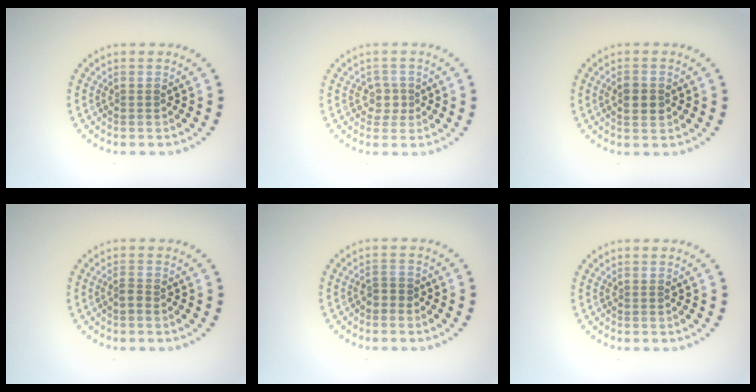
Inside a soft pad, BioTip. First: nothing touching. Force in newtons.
{"total": 1.6, "press": 1.3, "slide": 1.0}
{"total": 2.3, "press": 2.2, "slide": 0.1}
{"total": 1.0, "press": 0.8, "slide": 0.7}
{"total": 1.0, "press": 0.9, "slide": 0.4}
{"total": 0.0}